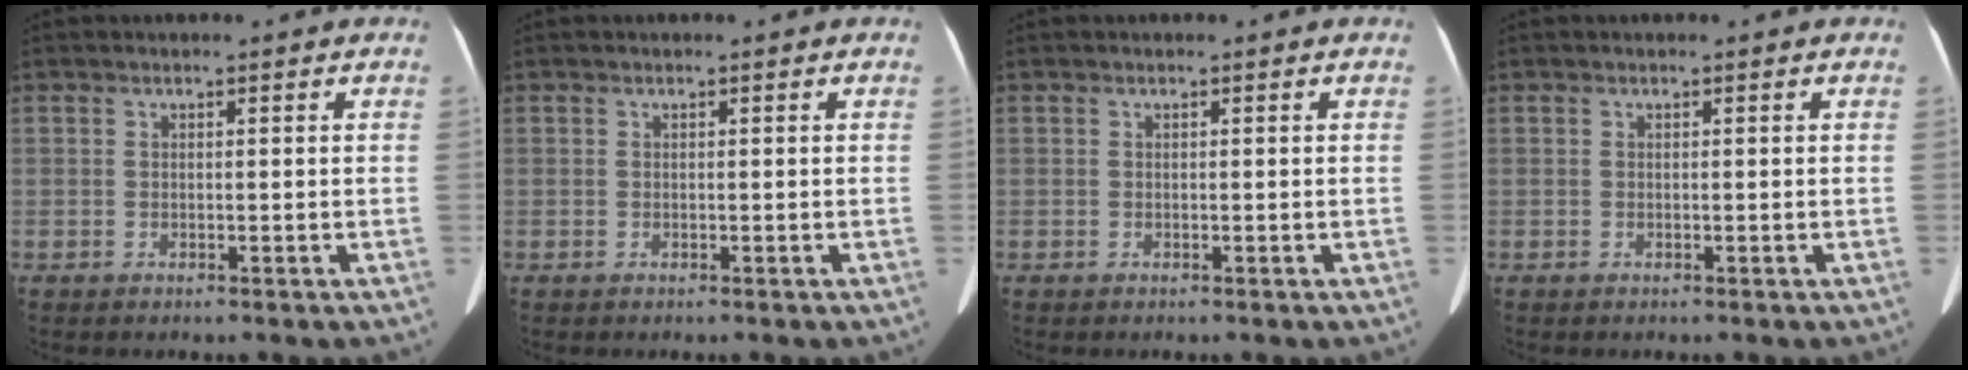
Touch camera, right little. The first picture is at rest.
{"total": 0.0}
{"total": 0.0}
{"total": 0.0}